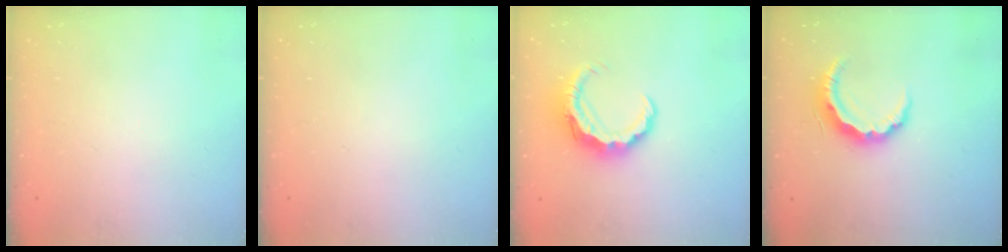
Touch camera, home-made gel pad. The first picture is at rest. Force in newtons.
{"total": 0.0}
{"total": 9.4, "press": 9.3, "slide": 1.5}
{"total": 10.3, "press": 10.3, "slide": 0.8}